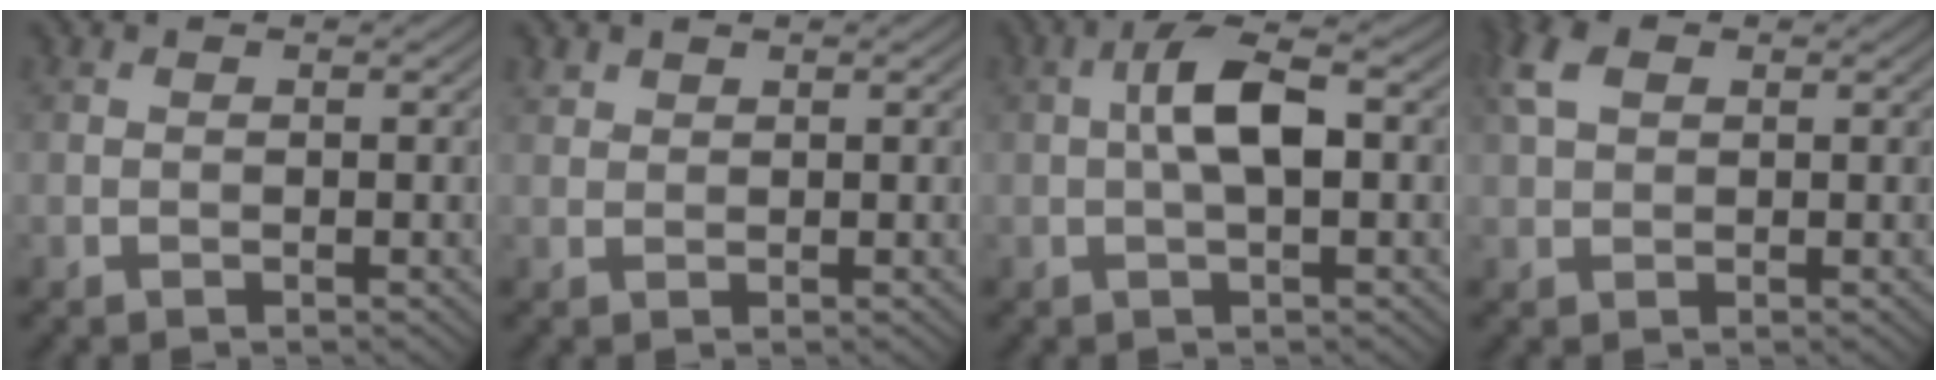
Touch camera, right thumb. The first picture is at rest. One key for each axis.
{"total": 1.0, "fx": 0.8, "fy": 0.6, "fz": 0.1, "tx": -0.003, "ty": 0.001, "tz": 0.018}
{"total": 5.8, "fx": 0.2, "fy": 2.0, "fz": 5.5, "tx": -0.109, "ty": 0.015, "tz": -0.003}
{"total": 3.9, "fx": 1.5, "fy": 2.4, "fz": 2.6, "tx": -0.070, "ty": 0.013, "tz": 0.026}